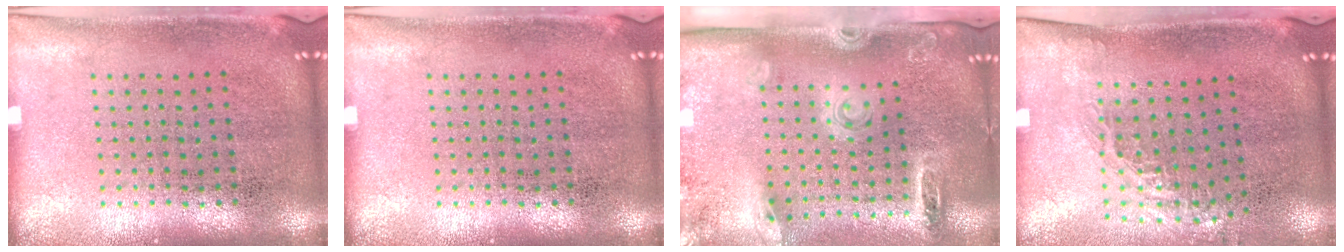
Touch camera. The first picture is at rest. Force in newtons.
{"total": 0.0}
{"total": 2.6, "press": 1.9, "slide": 1.8}
{"total": 1.2, "press": 1.0, "slide": 0.8}